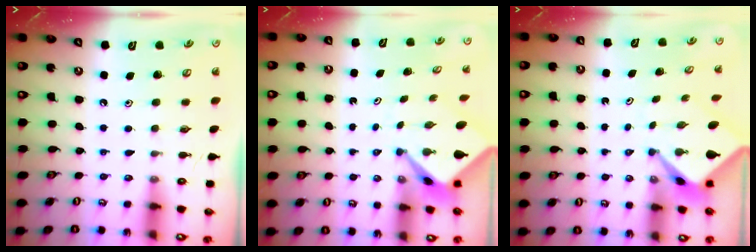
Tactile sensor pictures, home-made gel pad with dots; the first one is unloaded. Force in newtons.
{"total": 2.6, "press": 2.6, "slide": 0.2}
{"total": 2.5, "press": 2.5, "slide": 0.1}